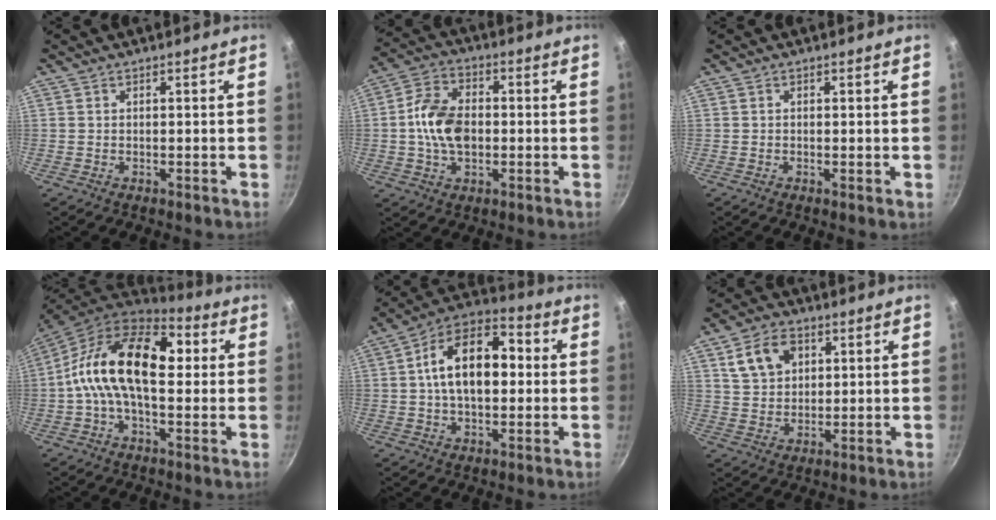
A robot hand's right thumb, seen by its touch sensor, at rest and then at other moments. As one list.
[{"total": 11.1, "force": [-0.4, 7.1, 8.5], "torque": [-0.151, 0.016, -0.012]}, {"total": 0.7, "force": [0.0, 0.2, 0.6], "torque": [-0.013, -0.004, -0.002]}, {"total": 19.8, "force": [1.7, 10.6, 16.7], "torque": [-0.289, 0.043, 0.017]}, {"total": 16.5, "force": [1.6, 9.6, 13.3], "torque": [-0.204, 0.032, 0.016]}, {"total": 8.8, "force": [3.6, 6.4, 4.9], "torque": [-0.067, -0.006, 0.070]}]